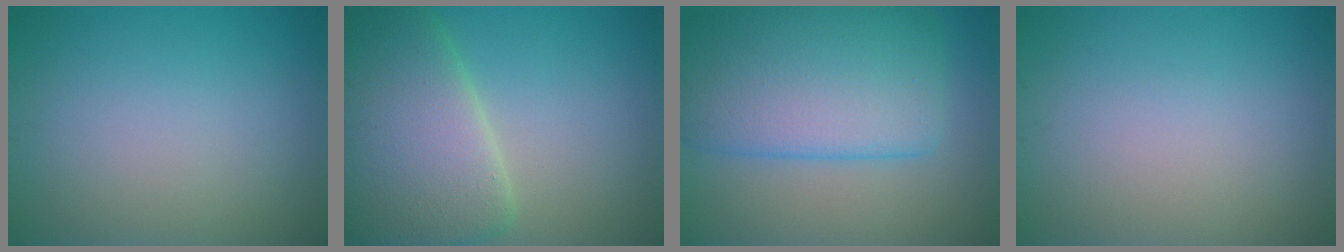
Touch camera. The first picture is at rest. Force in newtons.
{"total": 9.1, "press": 9.1, "slide": 0.3}
{"total": 9.1, "press": 9.1, "slide": 0.5}
{"total": 0.0}